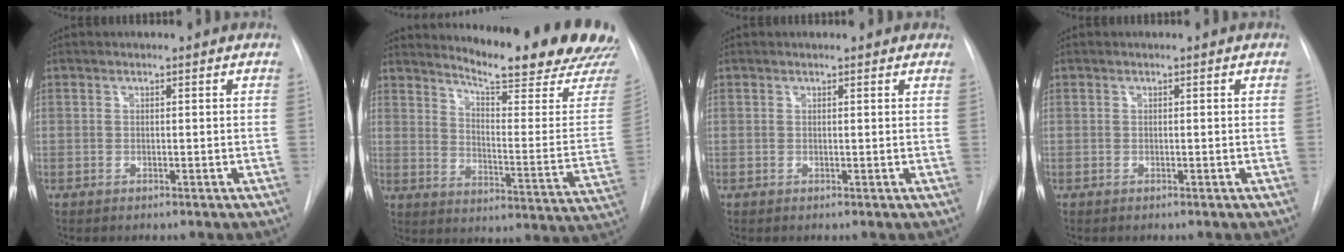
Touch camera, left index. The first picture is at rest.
{"total": 22.9, "force": [21.0, 0.7, 9.0], "torque": [-0.132, -0.118, 0.258]}
{"total": 3.1, "force": [2.7, 1.1, 0.9], "torque": [-0.009, 0.011, 0.021]}
{"total": 0.0}